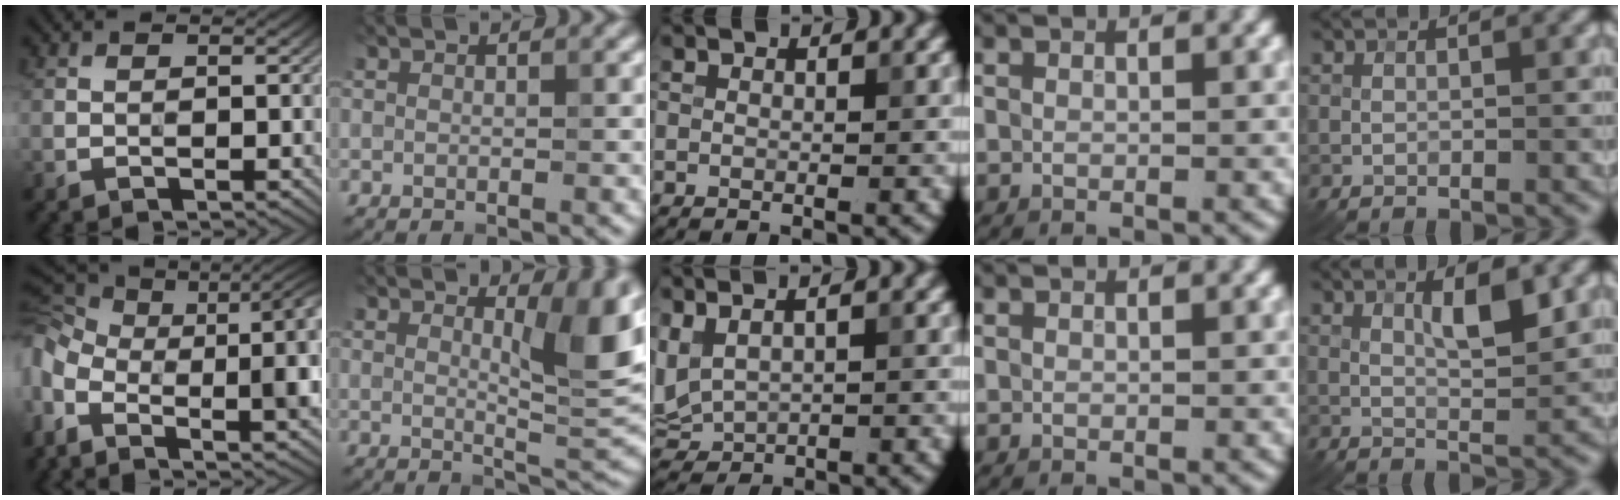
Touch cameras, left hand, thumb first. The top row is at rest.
{"thumb": {"total": 18.1, "force": [-4.0, 9.6, 14.7], "torque": [-0.294, -0.044, -0.022]}, "index": {"total": 6.9, "force": [2.4, 2.0, 6.1], "torque": [-0.077, -0.010, 0.041]}, "middle": {"total": 3.4, "force": [1.5, 2.0, 2.3], "torque": [-0.060, 0.008, 0.038]}, "little": {"total": 3.4, "force": [1.3, 0.9, 3.0], "torque": [-0.049, 0.000, 0.020]}}